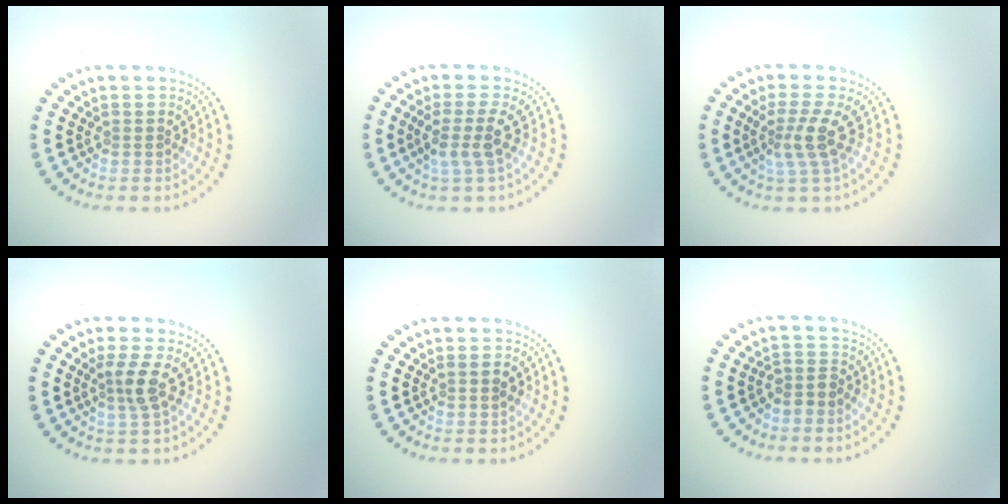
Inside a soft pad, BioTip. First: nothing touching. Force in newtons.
{"total": 2.7, "press": 2.1, "slide": 1.6}
{"total": 2.8, "press": 2.1, "slide": 1.8}
{"total": 2.3, "press": 1.8, "slide": 1.5}
{"total": 1.0, "press": 1.0, "slide": 0.3}
{"total": 1.6, "press": 1.3, "slide": 0.9}